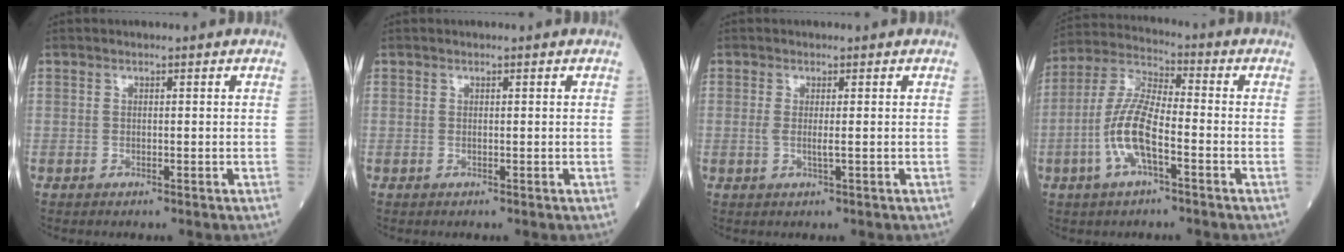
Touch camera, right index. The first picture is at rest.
{"total": 0.0}
{"total": 1.7, "force": [0.0, 0.1, 1.7], "torque": [-0.037, -0.002, 0.000]}
{"total": 10.3, "force": [-3.2, 2.7, 9.4], "torque": [-0.205, 0.007, -0.065]}